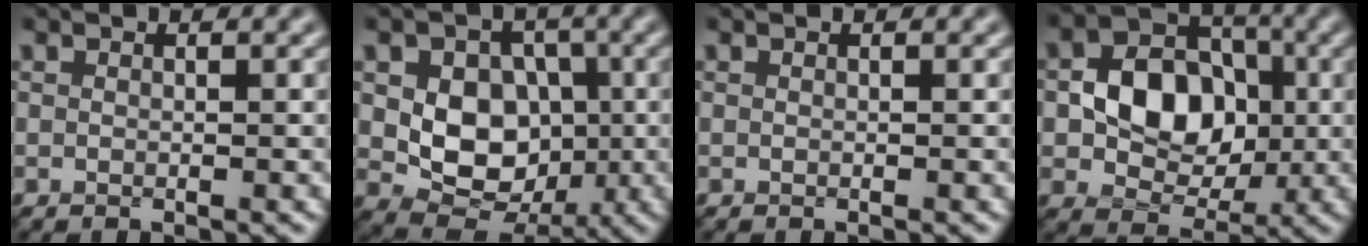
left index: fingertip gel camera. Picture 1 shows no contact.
{"total": 7.7, "force": [-0.2, 5.9, 4.9], "torque": [-0.077, -0.003, -0.010]}
{"total": 0.0}
{"total": 7.1, "force": [-0.3, 5.4, 4.5], "torque": [-0.069, 0.005, -0.015]}